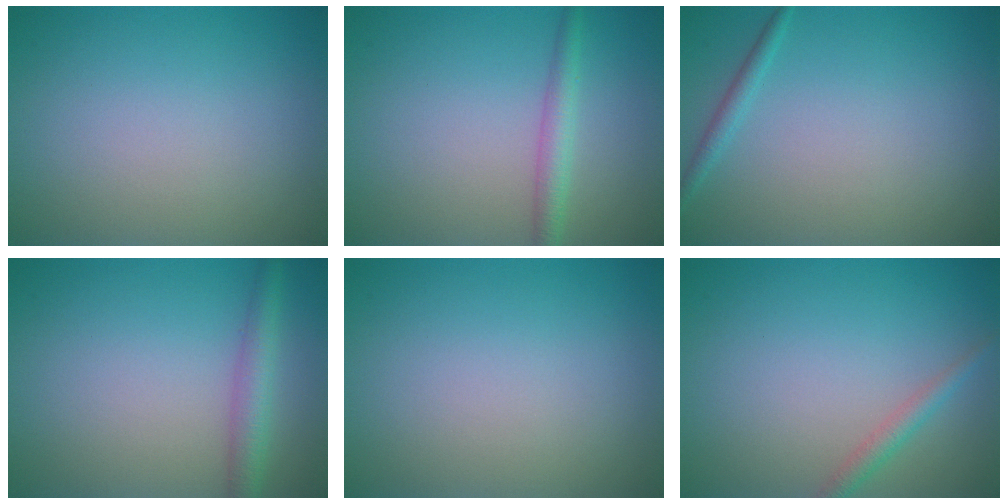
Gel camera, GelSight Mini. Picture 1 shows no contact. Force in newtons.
{"total": 2.3, "press": 2.3, "slide": 0.1}
{"total": 1.1, "press": 1.1, "slide": 0.1}
{"total": 2.8, "press": 2.8, "slide": 0.1}
{"total": 0.0}
{"total": 1.6, "press": 1.6, "slide": 0.1}